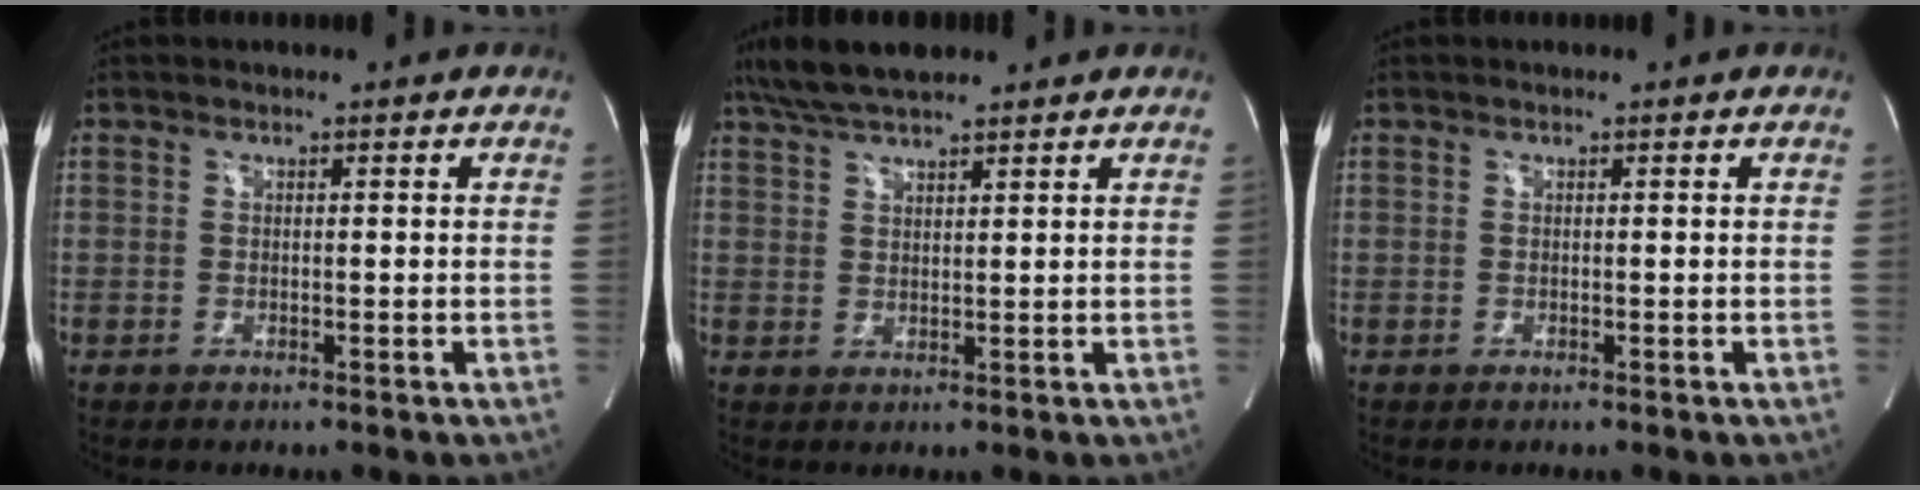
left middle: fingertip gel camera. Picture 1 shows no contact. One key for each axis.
{"total": 7.8, "fx": 6.5, "fy": 1.4, "fz": 4.2, "tx": -0.081, "ty": 0.027, "tz": 0.117}
{"total": 0.0}